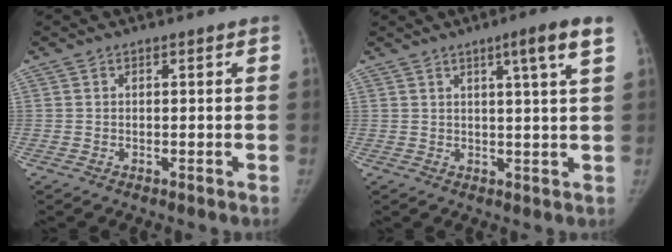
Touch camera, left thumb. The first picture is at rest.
{"total": 5.9, "force": [3.0, -0.5, 5.0], "torque": [-0.073, -0.014, 0.044]}